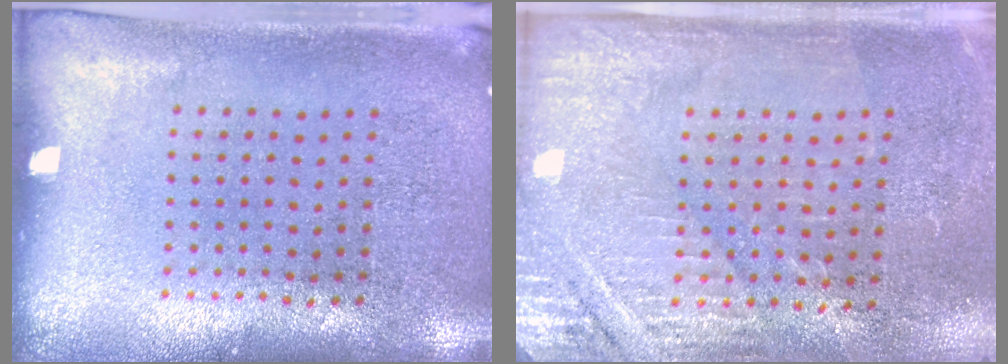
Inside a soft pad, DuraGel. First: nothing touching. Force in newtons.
{"total": 2.9, "press": 2.9, "slide": 0.4}